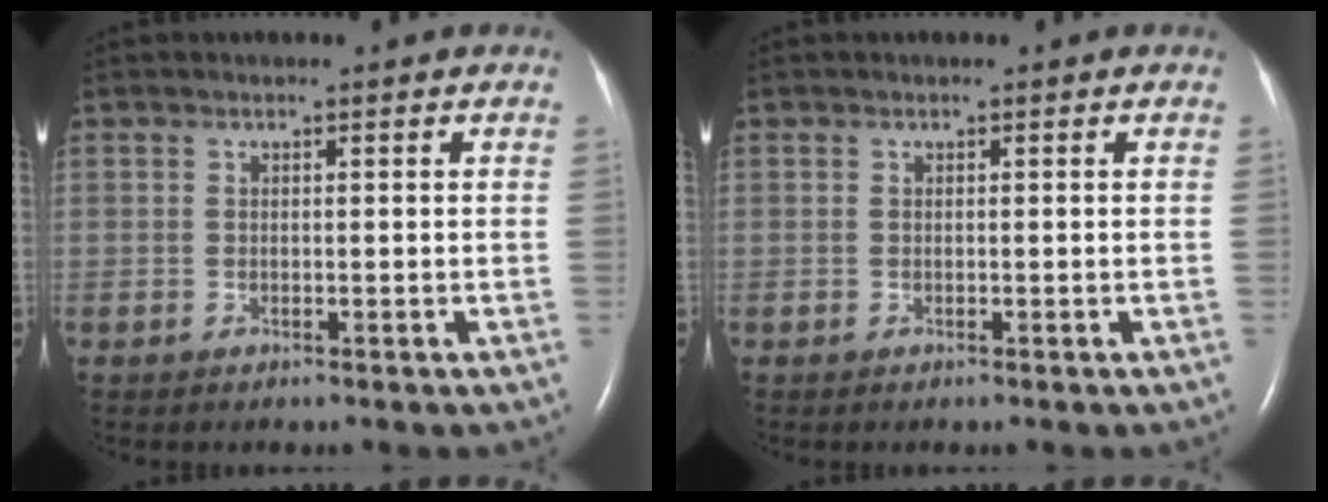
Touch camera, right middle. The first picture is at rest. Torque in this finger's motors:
{"motor_torque": [-0.01, 0.02, 0.00, 0.01]}